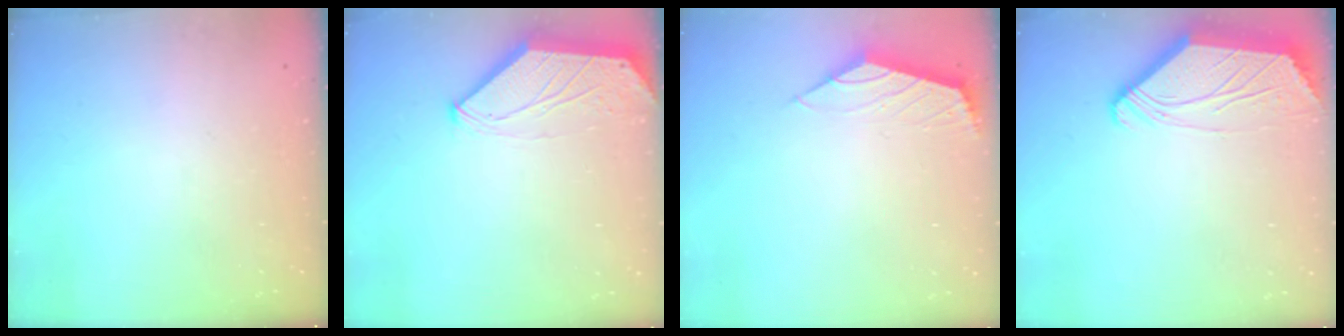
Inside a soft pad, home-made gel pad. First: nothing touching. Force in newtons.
{"total": 0.0}
{"total": 2.3, "press": 2.2, "slide": 0.6}
{"total": 3.0, "press": 2.9, "slide": 0.4}